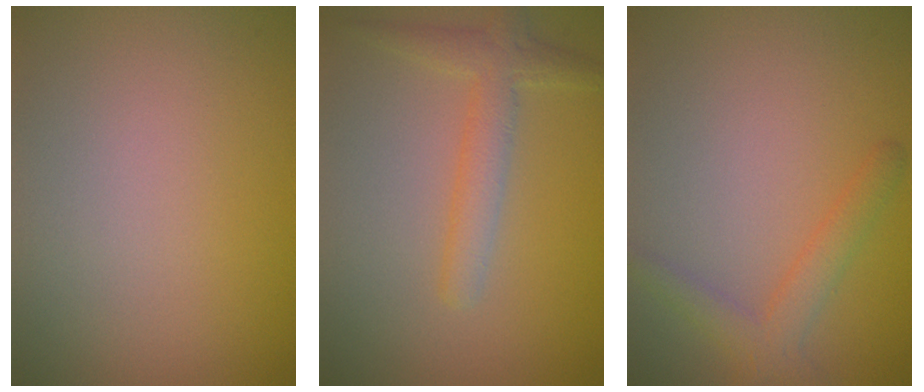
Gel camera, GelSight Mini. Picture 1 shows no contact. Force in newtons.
{"total": 2.8, "press": 2.8, "slide": 0.1}
{"total": 2.5, "press": 2.5, "slide": 0.2}